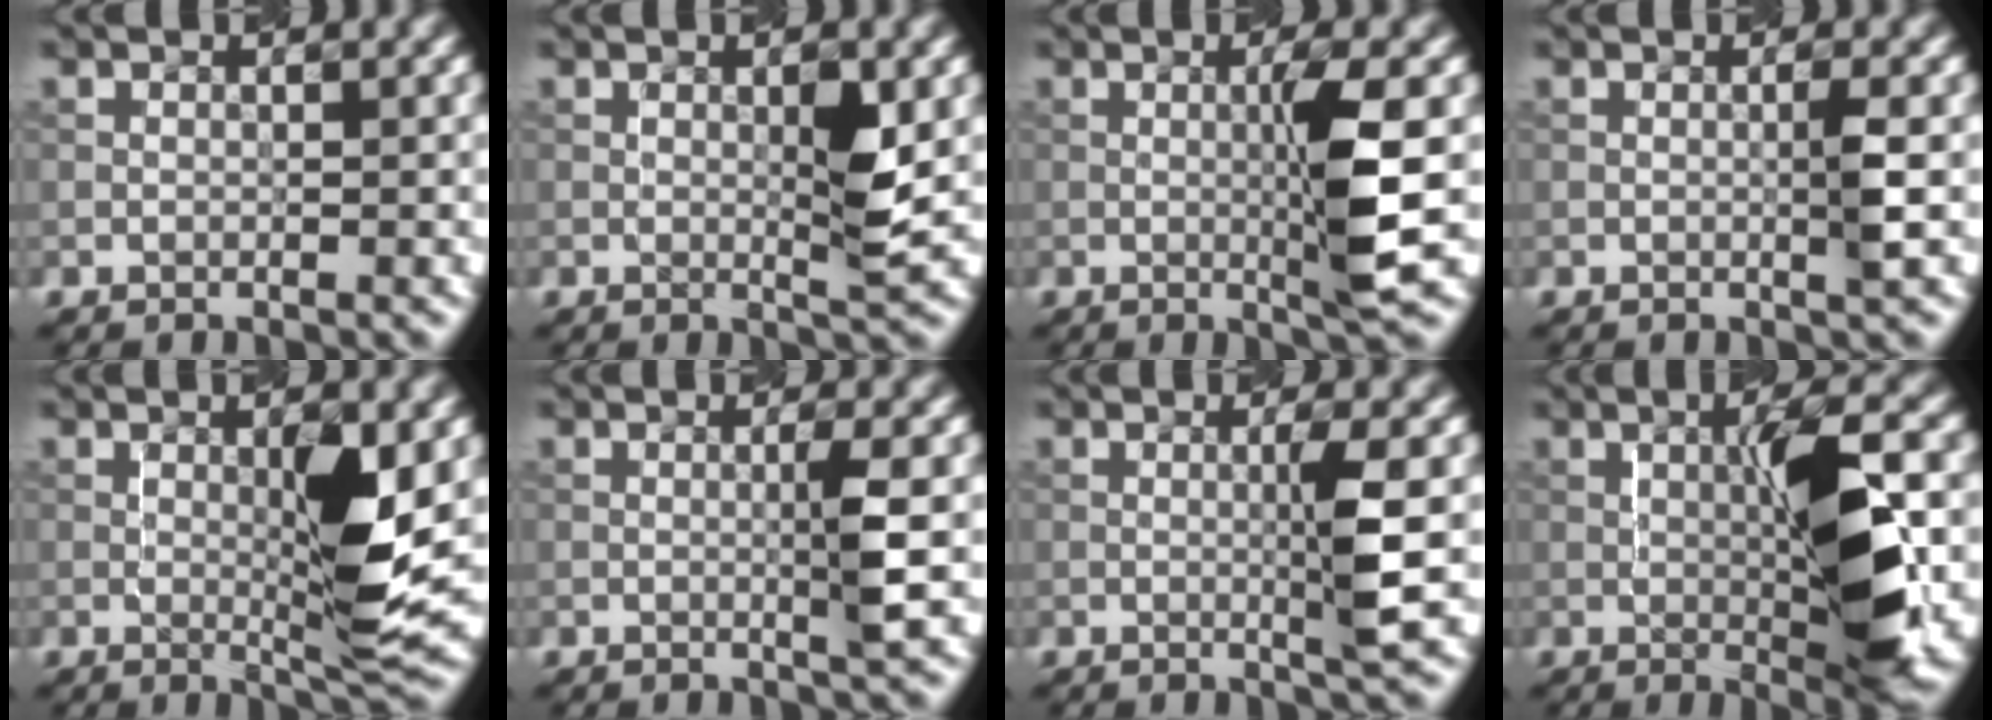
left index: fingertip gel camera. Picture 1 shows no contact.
{"total": 2.3, "force": [0.1, 0.0, 2.3], "torque": [-0.046, -0.001, 0.009]}
{"total": 4.4, "force": [-0.2, 0.1, 4.4], "torque": [-0.080, 0.001, 0.006]}
{"total": 1.4, "force": [-0.1, -0.1, 1.4], "torque": [-0.031, 0.001, 0.001]}
{"total": 5.0, "force": [0.1, 0.5, 5.0], "torque": [-0.090, -0.005, 0.014]}
{"total": 1.9, "force": [-0.1, -0.1, 1.9], "torque": [-0.039, 0.001, 0.003]}
{"total": 2.7, "force": [0.0, -0.1, 2.7], "torque": [-0.051, 0.000, 0.006]}
{"total": 8.2, "force": [-0.4, 1.4, 8.0], "torque": [-0.124, 0.009, 0.006]}